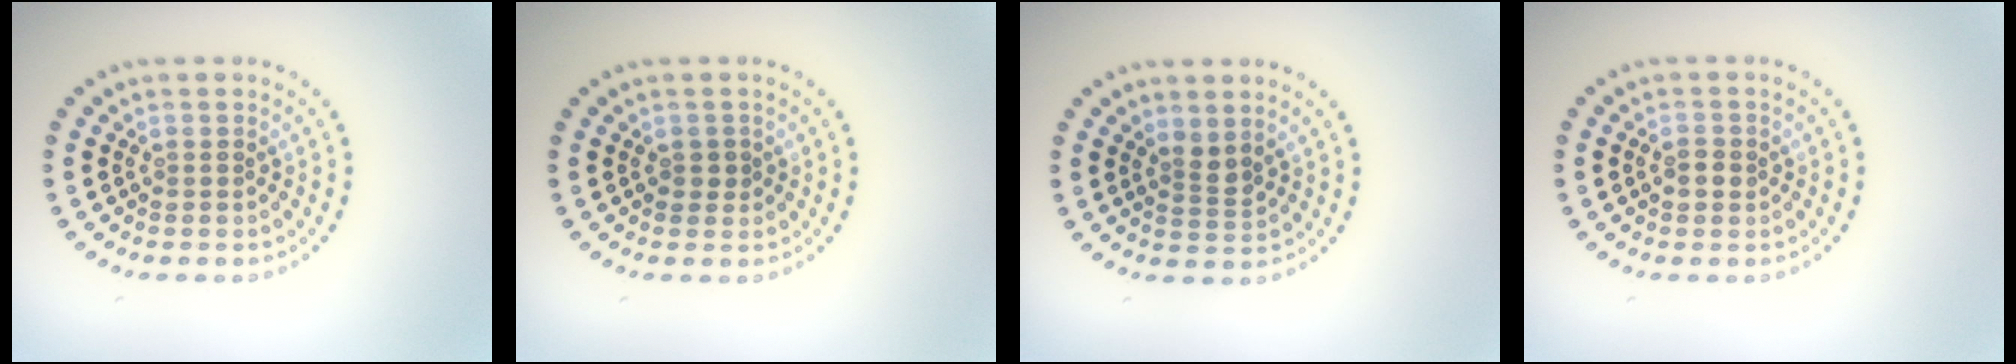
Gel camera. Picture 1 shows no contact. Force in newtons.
{"total": 1.0, "press": 1.0, "slide": 0.2}
{"total": 1.5, "press": 1.2, "slide": 1.0}
{"total": 1.4, "press": 1.3, "slide": 0.1}